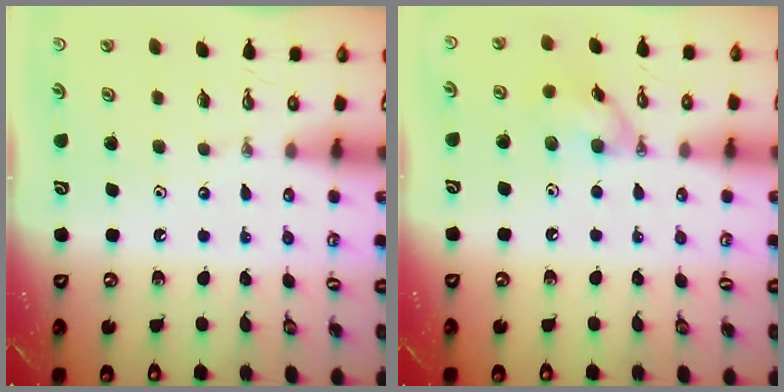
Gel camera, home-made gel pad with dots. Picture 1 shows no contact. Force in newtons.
{"total": 9.3, "press": 9.3, "slide": 0.7}